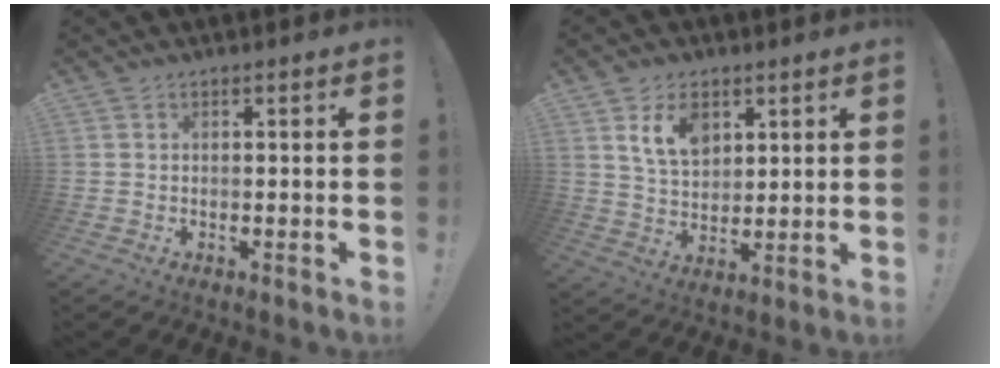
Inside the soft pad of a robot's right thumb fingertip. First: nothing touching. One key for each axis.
{"total": 10.0, "fx": 5.0, "fy": 6.7, "fz": 5.5, "tx": -0.089, "ty": -0.015, "tz": 0.096}